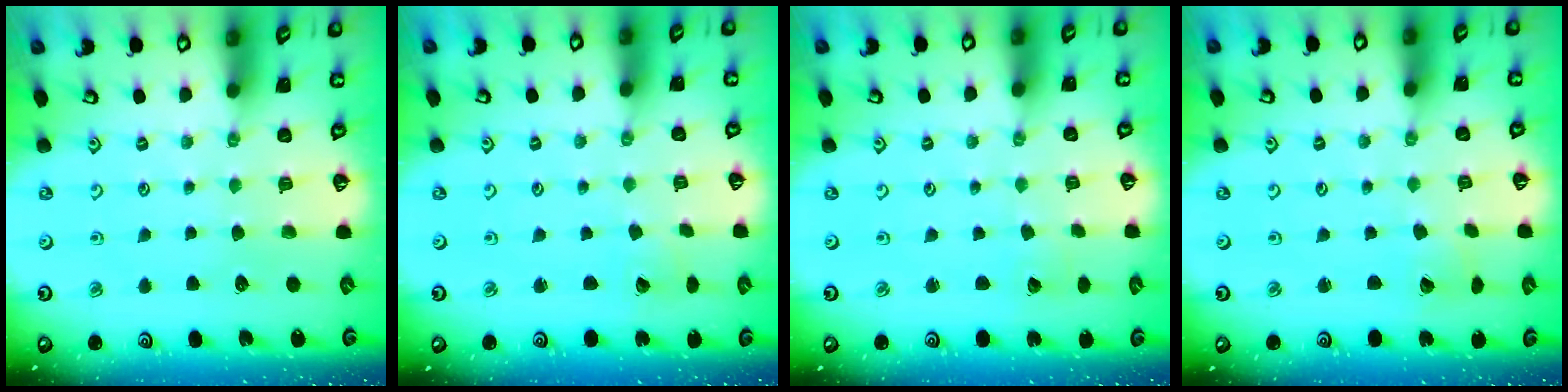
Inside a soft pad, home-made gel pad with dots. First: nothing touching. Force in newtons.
{"total": 1.6, "press": 1.6, "slide": 0.1}
{"total": 1.5, "press": 1.5, "slide": 0.0}
{"total": 1.9, "press": 1.8, "slide": 0.3}